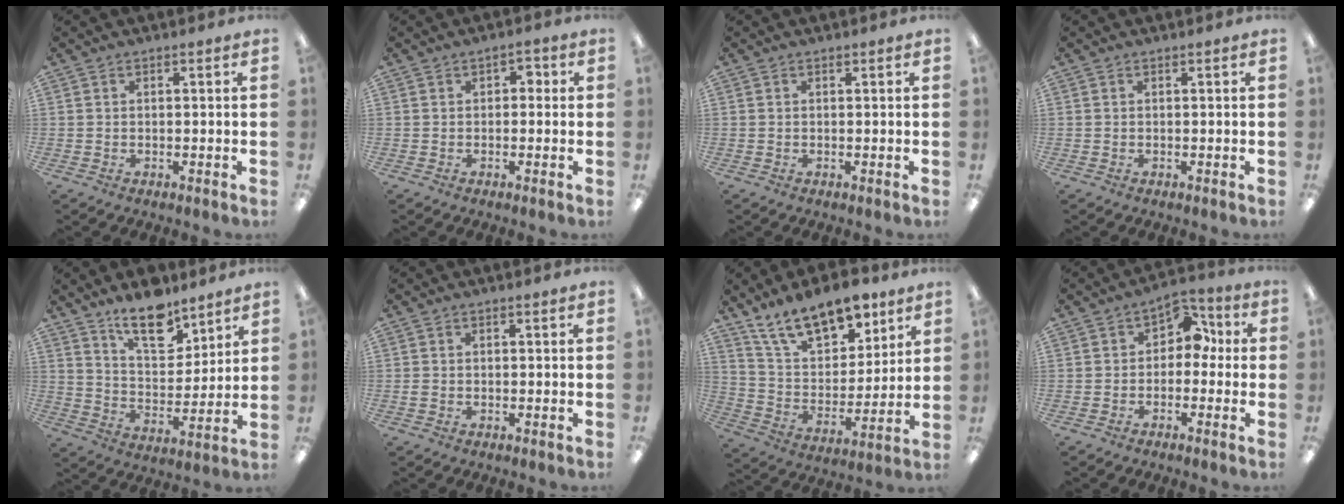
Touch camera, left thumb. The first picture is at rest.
{"total": 1.9, "force": [-0.2, 1.5, 1.2], "torque": [-0.024, 0.009, -0.007]}
{"total": 0.0}
{"total": 0.0}
{"total": 13.6, "force": [10.3, 5.9, 6.7], "torque": [-0.094, -0.063, 0.182]}
{"total": 0.8, "force": [-0.2, 0.6, 0.5], "torque": [-0.008, 0.003, -0.005]}
{"total": 17.6, "force": [12.7, 8.5, 8.8], "torque": [-0.150, -0.065, 0.226]}
{"total": 6.3, "force": [1.5, 4.8, 3.8], "torque": [-0.059, 0.002, 0.023]}